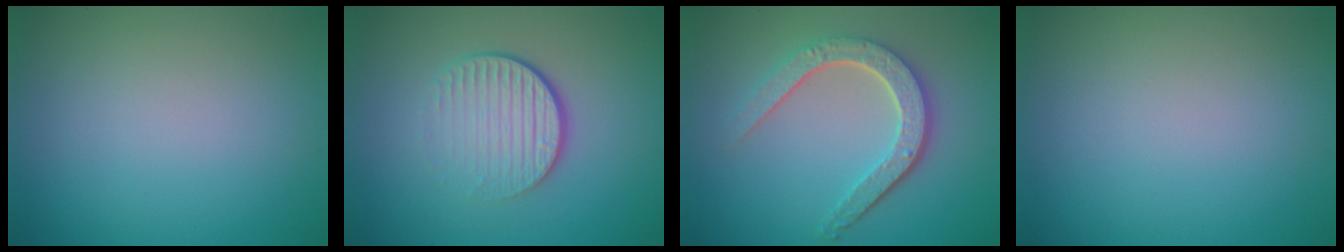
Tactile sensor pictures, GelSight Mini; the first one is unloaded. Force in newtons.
{"total": 4.4, "press": 2.7, "slide": 3.5}
{"total": 4.7, "press": 3.6, "slide": 2.9}
{"total": 0.0}